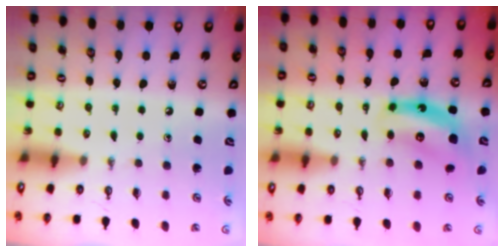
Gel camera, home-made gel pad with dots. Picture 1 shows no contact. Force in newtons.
{"total": 7.2, "press": 7.2, "slide": 0.5}